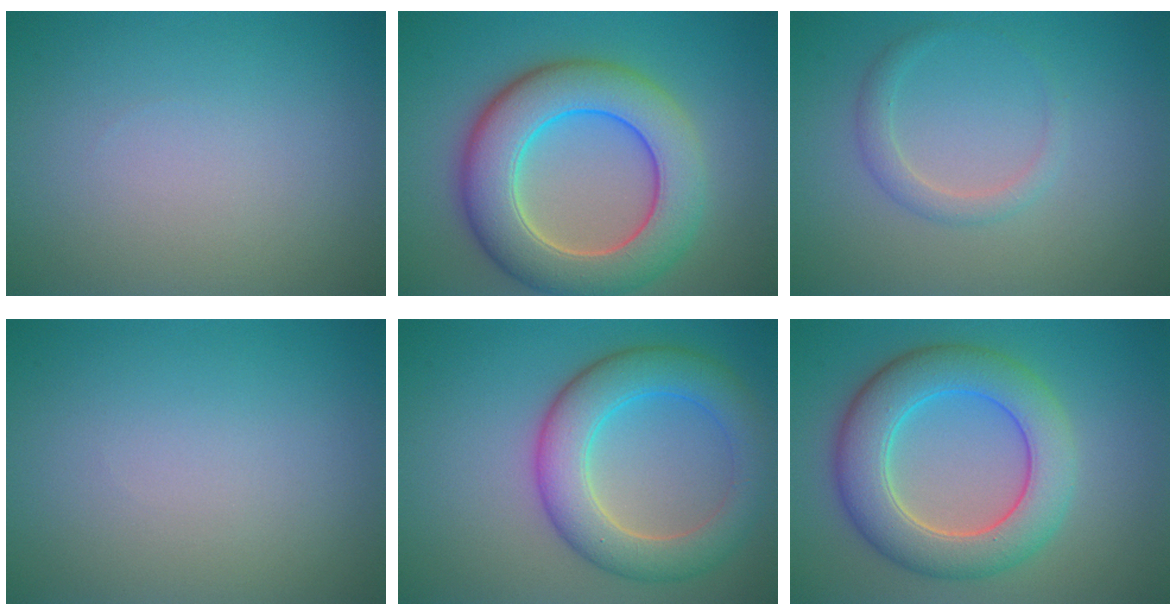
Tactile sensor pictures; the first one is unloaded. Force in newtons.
{"total": 9.5, "press": 9.5, "slide": 0.3}
{"total": 1.7, "press": 1.7, "slide": 0.1}
{"total": 0.0}
{"total": 6.6, "press": 6.6, "slide": 0.2}
{"total": 7.6, "press": 7.6, "slide": 0.5}